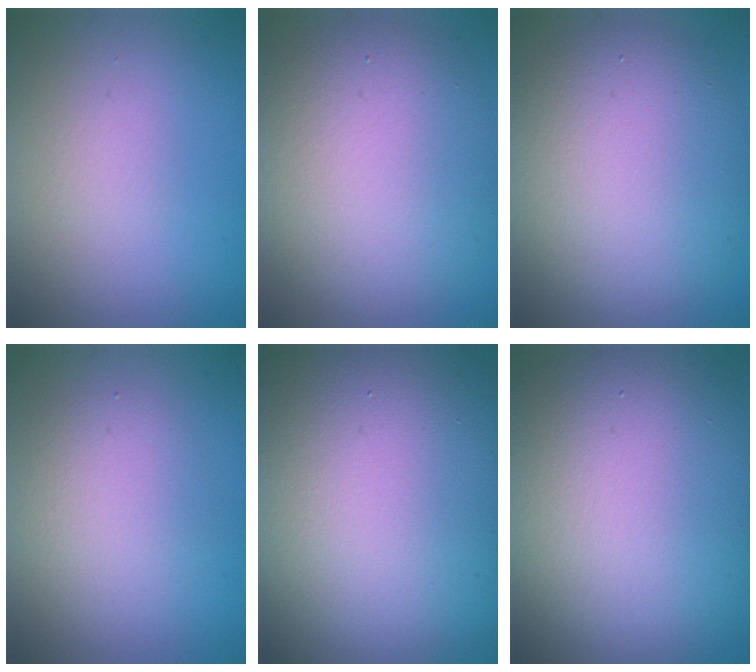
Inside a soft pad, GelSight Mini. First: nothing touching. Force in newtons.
{"total": 9.8, "press": 9.8, "slide": 0.3}
{"total": 9.4, "press": 9.4, "slide": 0.6}
{"total": 3.1, "press": 3.1, "slide": 0.1}
{"total": 22.5, "press": 22.5, "slide": 1.0}
{"total": 15.7, "press": 15.7, "slide": 0.9}